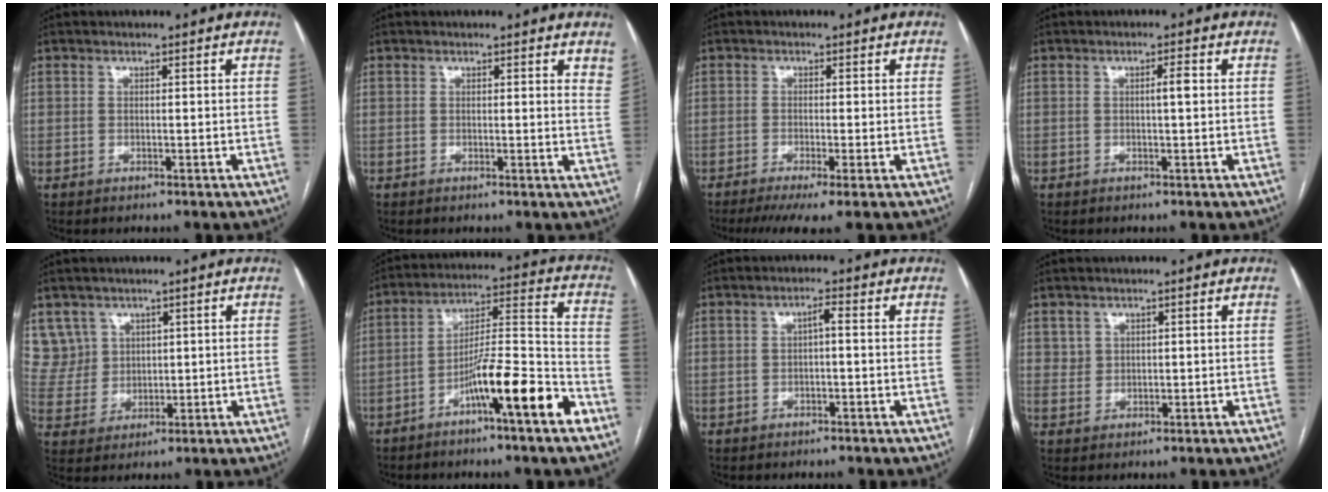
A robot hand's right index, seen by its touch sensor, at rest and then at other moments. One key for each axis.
{"total": 3.4, "fx": 2.8, "fy": 0.9, "fz": 1.7, "tx": -0.014, "ty": -0.007, "tz": 0.014}
{"total": 5.5, "fx": -3.7, "fy": 0.0, "fz": 4.1, "tx": -0.061, "ty": -0.012, "tz": -0.062}
{"total": 1.8, "fx": 0.2, "fy": 0.1, "fz": 1.8, "tx": -0.029, "ty": 0.003, "tz": 0.002}
{"total": 6.5, "fx": 3.6, "fy": 5.4, "fz": -0.2, "tx": 0.003, "ty": 0.016, "tz": 0.084}
{"total": 13.3, "fx": -7.3, "fy": 0.4, "fz": 11.1, "tx": -0.178, "ty": 0.004, "tz": -0.125}
{"total": 1.4, "fx": 0.0, "fy": 0.2, "fz": 1.3, "tx": -0.021, "ty": 0.005, "tz": 0.001}
{"total": 1.5, "fx": 0.9, "fy": 1.2, "fz": 0.1, "tx": 0.008, "ty": 0.004, "tz": 0.014}